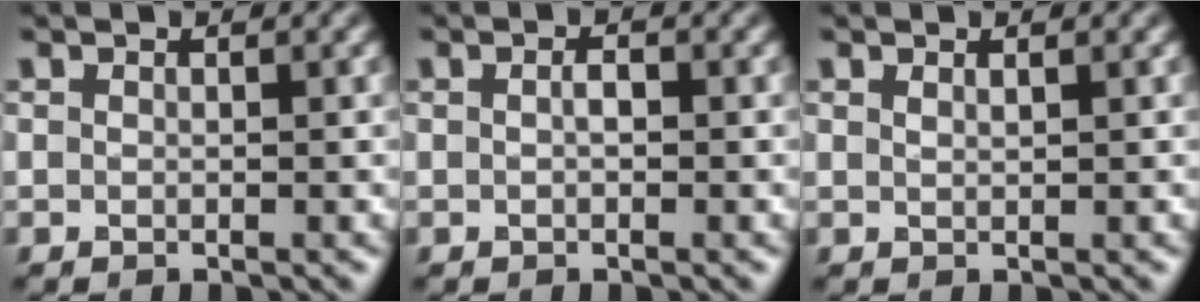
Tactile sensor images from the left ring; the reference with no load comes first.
{"total": 0.8, "force": [0.0, 0.3, 0.8], "torque": [-0.016, 0.000, 0.000]}
{"total": 0.5, "force": [0.4, 0.1, 0.3], "torque": [-0.004, -0.002, 0.008]}